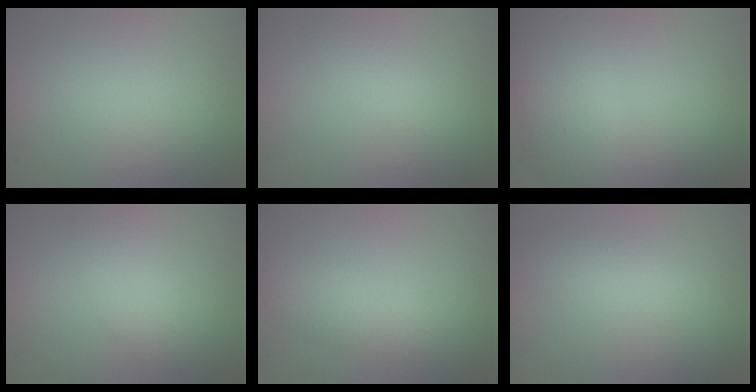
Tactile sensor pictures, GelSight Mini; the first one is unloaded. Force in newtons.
{"total": 1.8, "press": 1.8, "slide": 0.1}
{"total": 4.4, "press": 4.4, "slide": 0.1}
{"total": 2.6, "press": 2.6, "slide": 0.0}
{"total": 2.7, "press": 2.7, "slide": 0.1}
{"total": 2.7, "press": 2.7, "slide": 0.0}